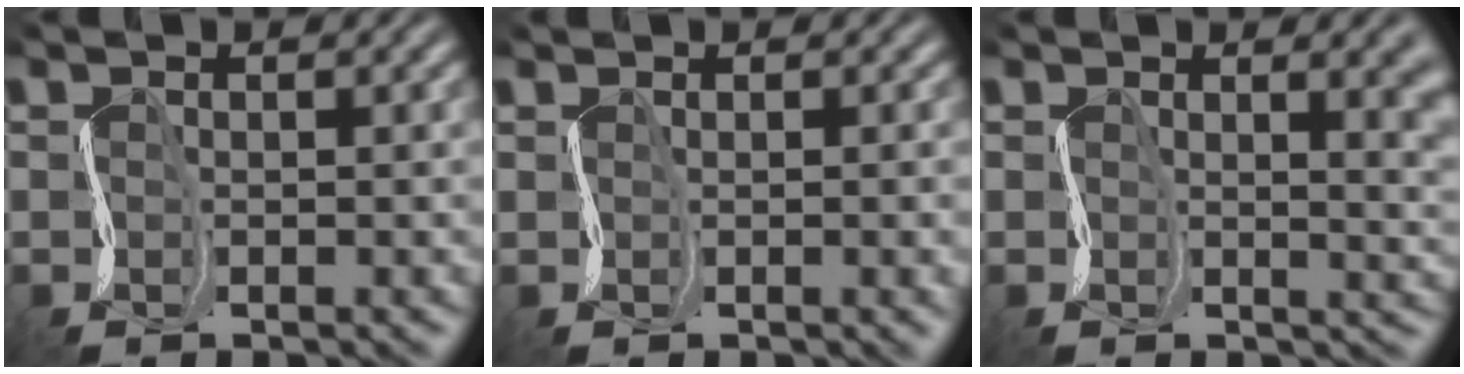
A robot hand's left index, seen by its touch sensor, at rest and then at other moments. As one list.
[{"total": 1.4, "force": [0.4, 0.7, 1.1], "torque": [-0.001, 0.003, 0.008]}, {"total": 6.4, "force": [1.7, 3.4, 5.1], "torque": [-0.032, 0.000, 0.023]}]